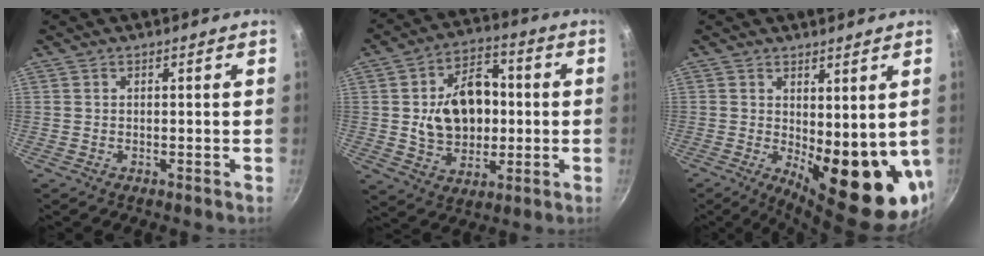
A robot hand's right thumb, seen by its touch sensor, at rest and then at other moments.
{"total": 15.4, "force": [0.4, 11.1, 10.7], "torque": [-0.136, 0.017, 0.011]}
{"total": 14.3, "force": [0.0, 5.7, 13.1], "torque": [-0.141, -0.031, 0.016]}